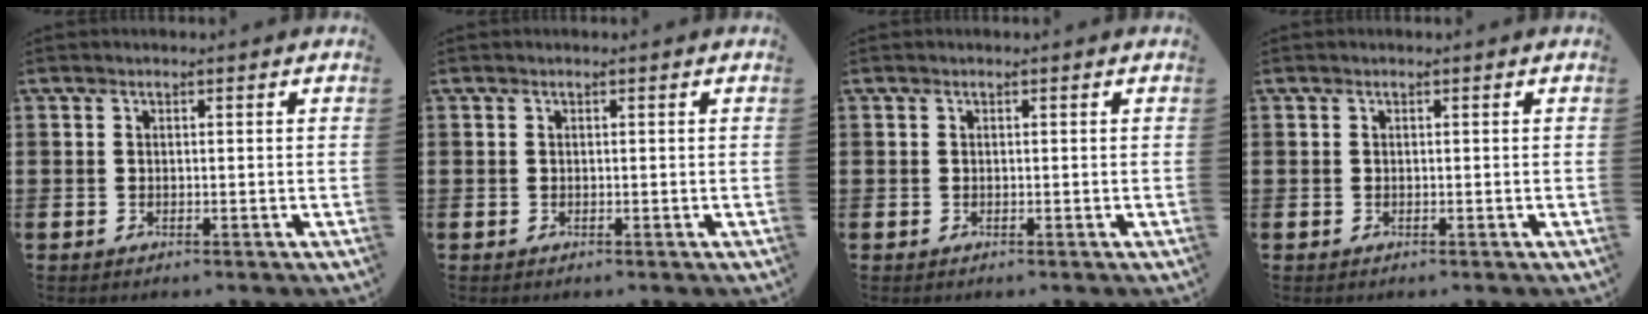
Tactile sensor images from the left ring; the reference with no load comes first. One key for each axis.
{"total": 0.0}
{"total": 0.0}
{"total": 0.0}